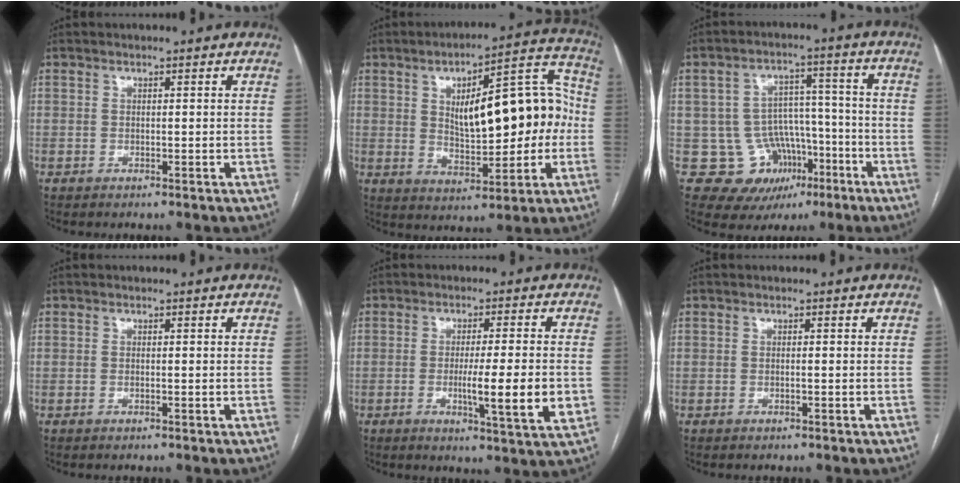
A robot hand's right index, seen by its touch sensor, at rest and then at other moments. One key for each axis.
{"total": 17.7, "fx": 1.0, "fy": 6.5, "fz": 16.4, "tx": -0.234, "ty": 0.041, "tz": 0.026}
{"total": 10.7, "fx": -4.0, "fy": 9.5, "fz": 3.1, "tx": -0.041, "ty": 0.041, "tz": -0.044}
{"total": 0.0}
{"total": 9.7, "fx": -1.8, "fy": 0.0, "fz": 9.5, "tx": -0.146, "ty": -0.021, "tz": -0.031}
{"total": 0.0}